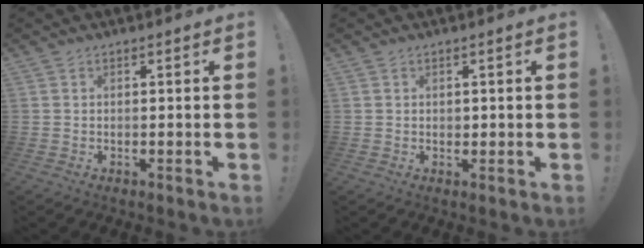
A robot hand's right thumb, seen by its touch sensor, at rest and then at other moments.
{"total": 1.0, "force": [0.3, 0.9, 0.2], "torque": [-0.001, 0.000, 0.005]}